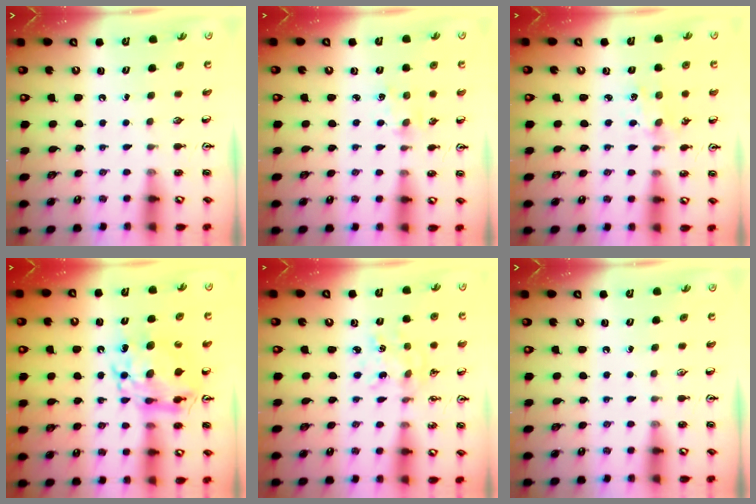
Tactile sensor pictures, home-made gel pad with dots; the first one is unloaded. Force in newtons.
{"total": 2.5, "press": 2.4, "slide": 0.3}
{"total": 2.0, "press": 2.0, "slide": 0.4}
{"total": 13.8, "press": 13.8, "slide": 1.4}
{"total": 2.1, "press": 2.1, "slide": 0.1}
{"total": 0.0}